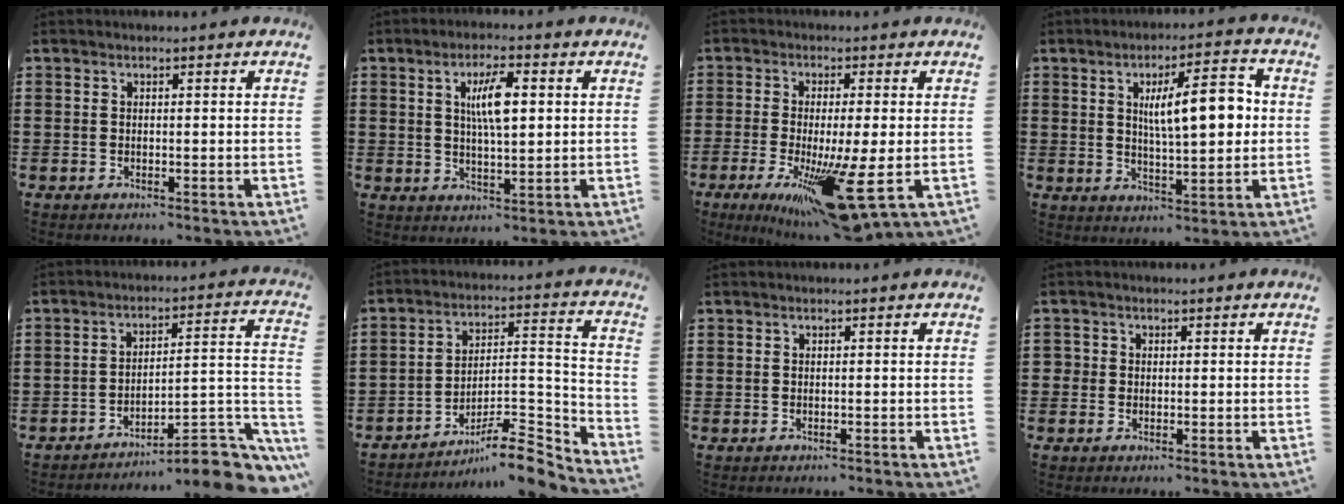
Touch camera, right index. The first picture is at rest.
{"total": 6.5, "force": [1.5, 1.9, 6.0], "torque": [-0.113, 0.006, 0.020]}
{"total": 13.1, "force": [-5.0, 1.7, 12.0], "torque": [-0.201, -0.023, -0.080]}
{"total": 9.8, "force": [1.8, 3.2, 9.1], "torque": [-0.141, -0.003, 0.022]}
{"total": 8.4, "force": [-6.5, 1.6, 5.0], "torque": [-0.063, 0.001, -0.124]}
{"total": 9.5, "force": [-7.7, 2.6, 4.8], "torque": [-0.066, 0.025, -0.144]}
{"total": 0.0}
{"total": 1.1, "force": [0.0, 1.1, 0.2], "torque": [-0.007, 0.006, -0.002]}